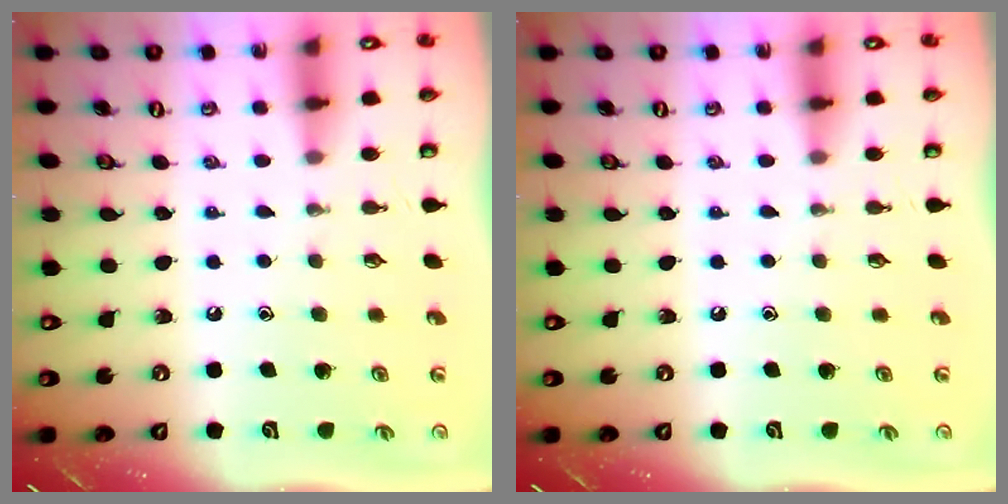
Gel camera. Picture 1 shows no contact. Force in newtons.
{"total": 0.0}